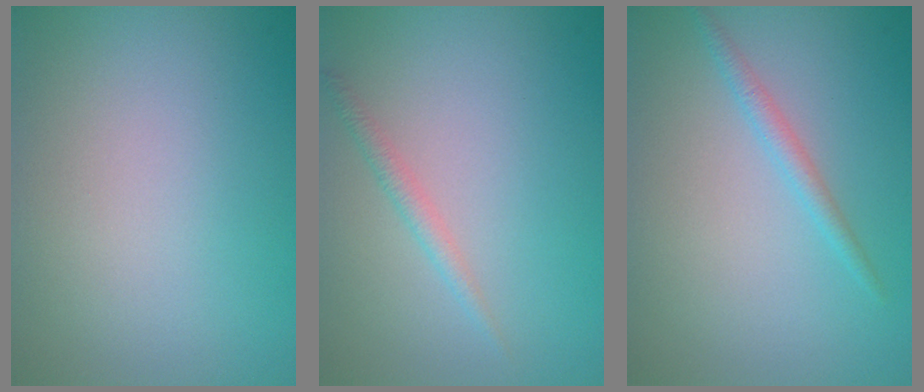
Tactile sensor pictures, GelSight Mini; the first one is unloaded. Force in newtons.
{"total": 1.3, "press": 1.3, "slide": 0.1}
{"total": 1.4, "press": 1.4, "slide": 0.1}